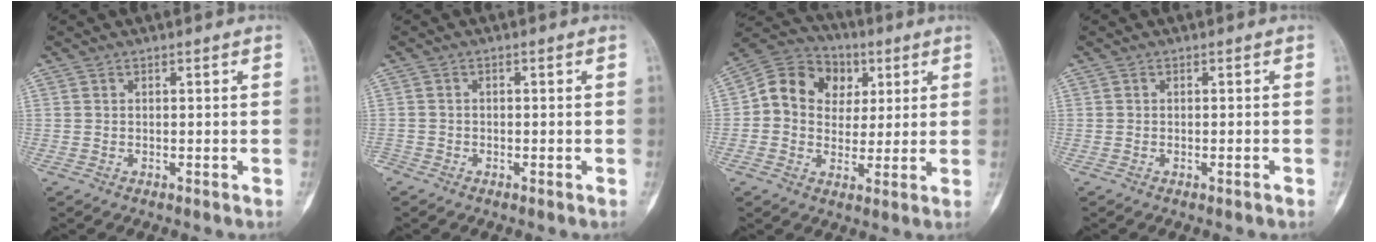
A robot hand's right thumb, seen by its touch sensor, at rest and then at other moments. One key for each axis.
{"total": 1.7, "fx": -1.4, "fy": 1.0, "fz": 0.1, "tx": -0.004, "ty": 0.003, "tz": -0.028}
{"total": 13.0, "fx": 2.7, "fy": 11.1, "fz": 6.3, "tx": -0.072, "ty": 0.015, "tz": 0.037}
{"total": 0.7, "fx": -0.5, "fy": 0.0, "fz": 0.6, "tx": -0.011, "ty": 0.001, "tz": -0.004}